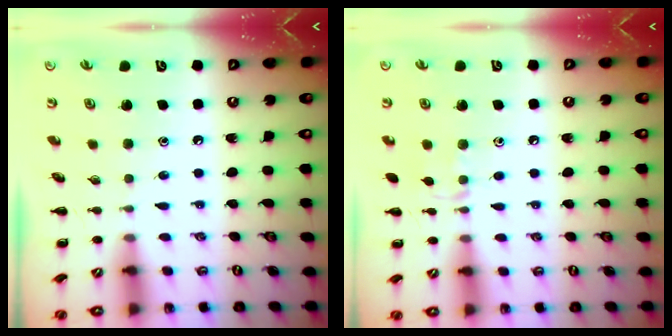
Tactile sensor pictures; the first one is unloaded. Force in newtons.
{"total": 7.5, "press": 7.3, "slide": 1.8}